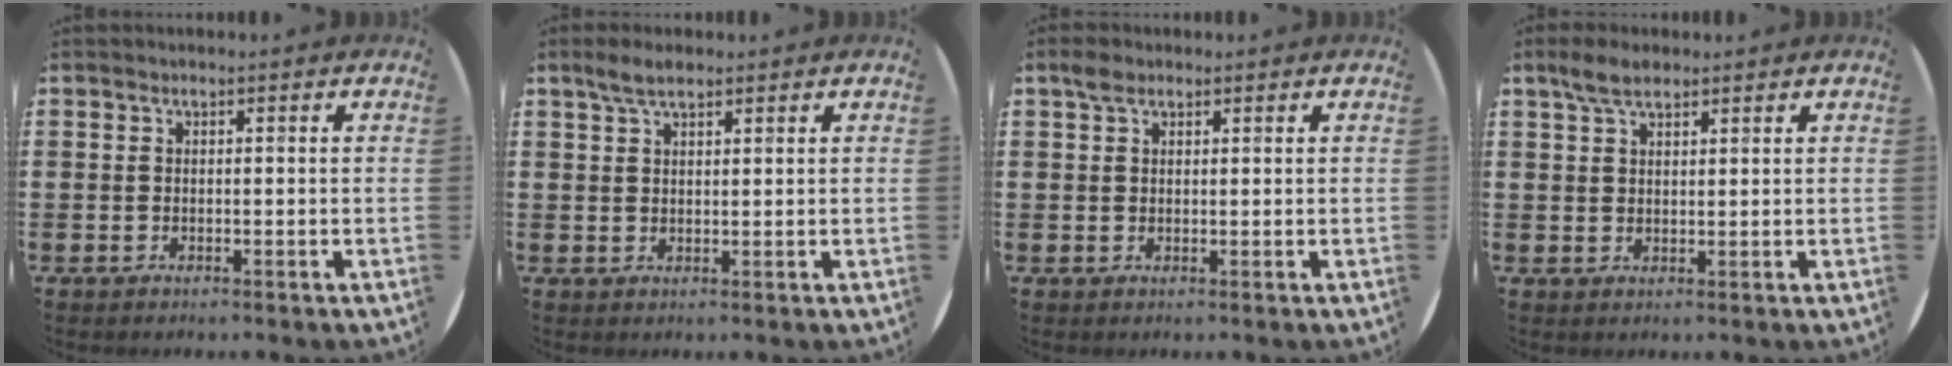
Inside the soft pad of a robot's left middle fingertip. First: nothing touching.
{"total": 3.1, "force": [2.3, 0.9, 1.8], "torque": [-0.030, 0.002, 0.041]}
{"total": 1.8, "force": [1.4, 1.0, 0.6], "torque": [-0.007, 0.002, 0.024]}
{"total": 3.7, "force": [2.8, 1.4, 1.9], "torque": [-0.035, 0.004, 0.051]}